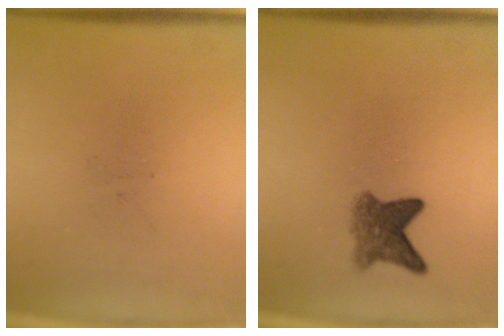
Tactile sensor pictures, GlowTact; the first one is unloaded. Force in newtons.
{"total": 4.1}